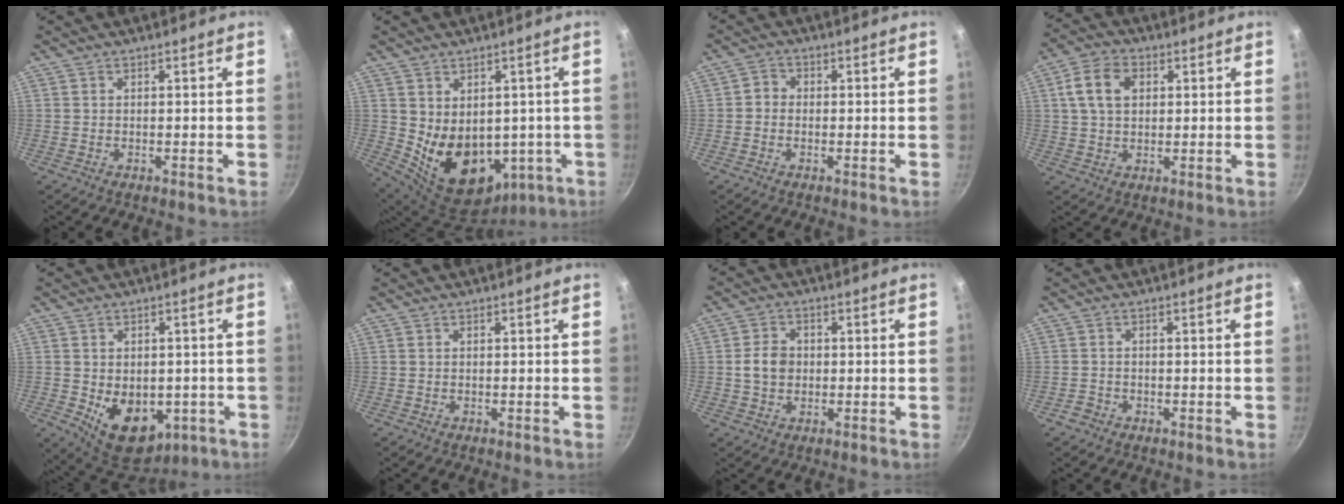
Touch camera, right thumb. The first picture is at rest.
{"total": 14.7, "force": [-0.5, 11.0, 9.7], "torque": [-0.128, -0.018, 0.030]}
{"total": 2.2, "force": [-0.6, 1.9, 0.8], "torque": [-0.006, 0.010, -0.018]}
{"total": 8.3, "force": [2.1, 5.9, 5.5], "torque": [-0.093, 0.010, 0.032]}
{"total": 13.0, "force": [-3.0, 9.1, 8.8], "torque": [-0.093, -0.012, -0.020]}
{"total": 0.0}
{"total": 5.2, "force": [-0.1, 4.2, 3.0], "torque": [-0.038, 0.010, -0.006]}
{"total": 1.8, "force": [-1.0, 1.3, 0.4], "torque": [-0.005, 0.010, -0.017]}